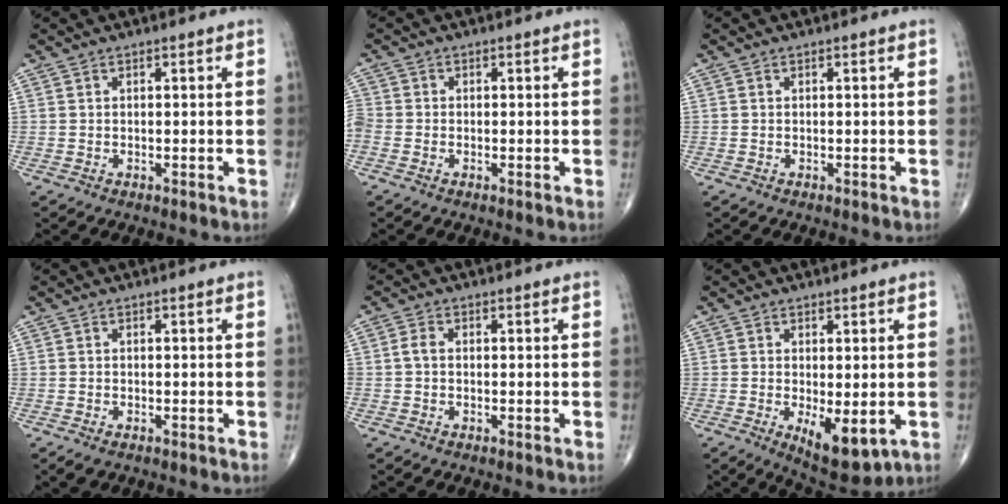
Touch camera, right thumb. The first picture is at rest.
{"total": 3.3, "force": [-1.2, 2.4, 1.9], "torque": [-0.059, 0.005, -0.030]}
{"total": 0.0}
{"total": 1.7, "force": [-1.0, 0.9, 1.1], "torque": [-0.024, 0.000, -0.013]}
{"total": 1.9, "force": [-0.2, 1.1, 1.5], "torque": [-0.032, 0.001, -0.010]}
{"total": 8.4, "force": [-1.9, 3.6, 7.4], "torque": [-0.104, -0.021, -0.019]}